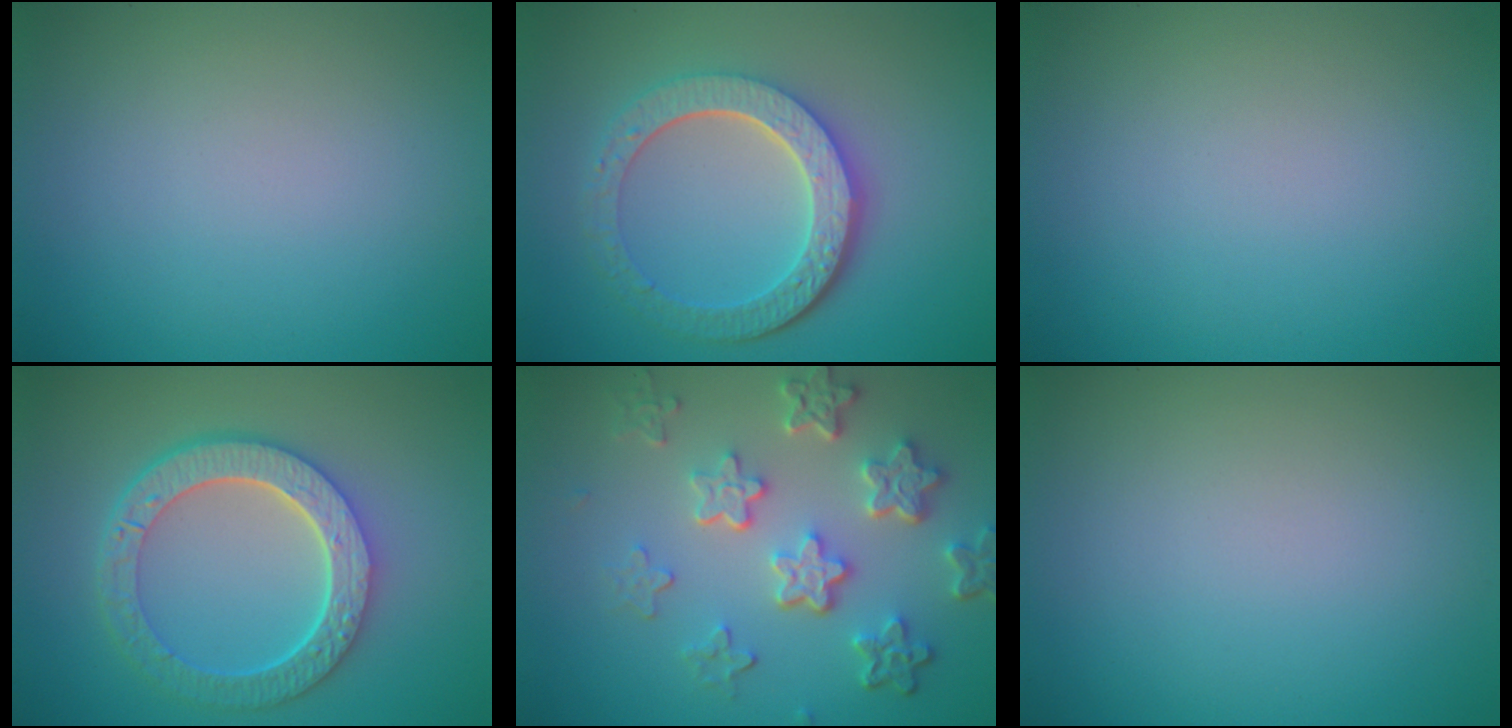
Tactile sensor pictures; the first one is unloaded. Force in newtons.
{"total": 6.0, "press": 4.5, "slide": 4.0}
{"total": 0.0}
{"total": 6.3, "press": 4.9, "slide": 4.0}
{"total": 5.8, "press": 4.4, "slide": 3.8}
{"total": 0.0}